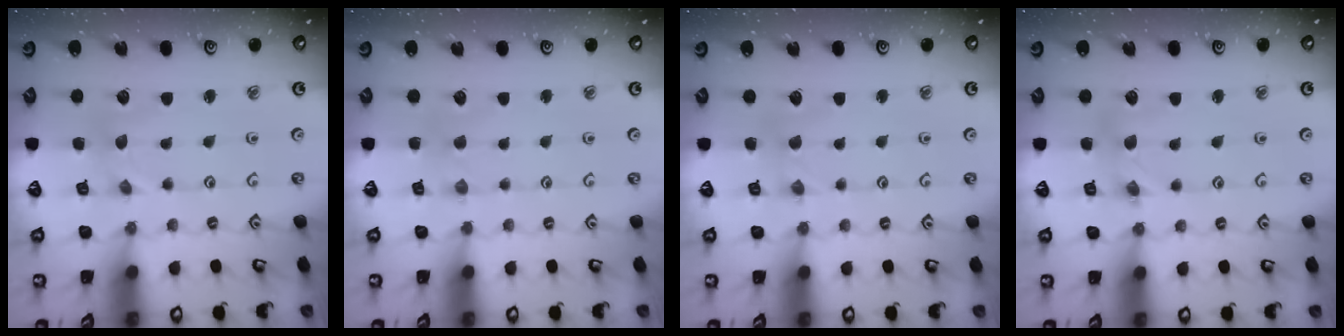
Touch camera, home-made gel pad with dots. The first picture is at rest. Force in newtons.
{"total": 1.5, "press": 1.5, "slide": 0.3}
{"total": 1.5, "press": 1.5, "slide": 0.4}
{"total": 2.7, "press": 2.7, "slide": 0.3}